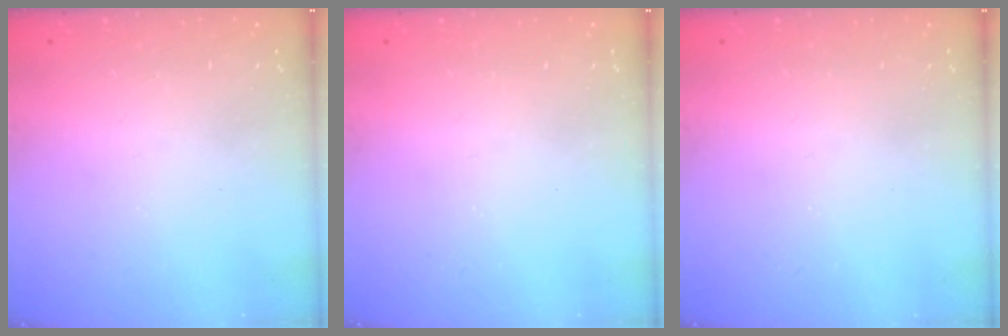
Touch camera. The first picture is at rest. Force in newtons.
{"total": 0.0}
{"total": 0.0}